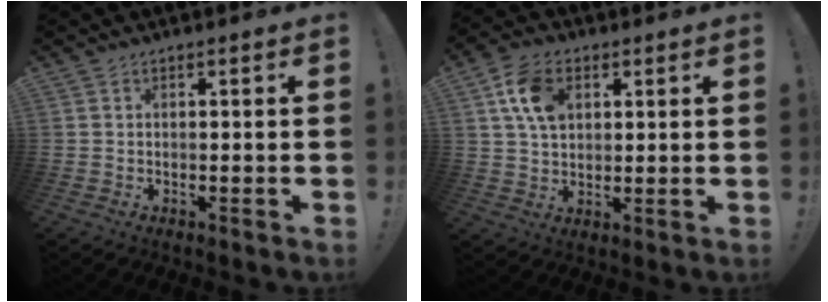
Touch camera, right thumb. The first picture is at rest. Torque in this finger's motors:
{"motor_torque": [-0.55, 0.72, 0.78, 0.03, 0.04]}